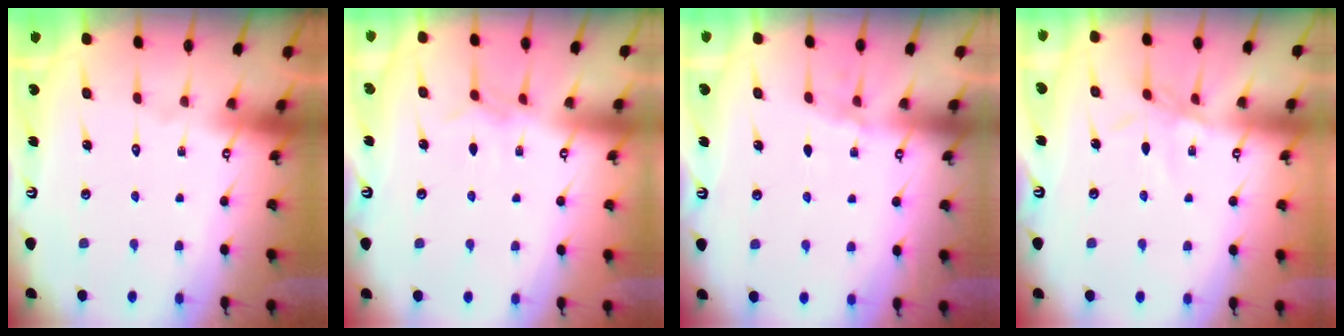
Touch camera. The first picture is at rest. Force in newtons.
{"total": 4.5, "press": 4.5, "slide": 0.3}
{"total": 2.7, "press": 2.7, "slide": 0.4}
{"total": 3.2, "press": 3.2, "slide": 0.4}